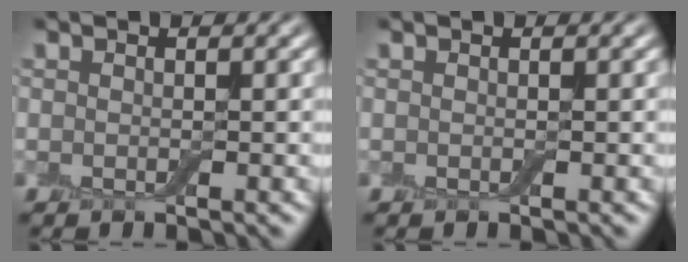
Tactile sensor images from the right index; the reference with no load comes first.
{"total": 0.0}